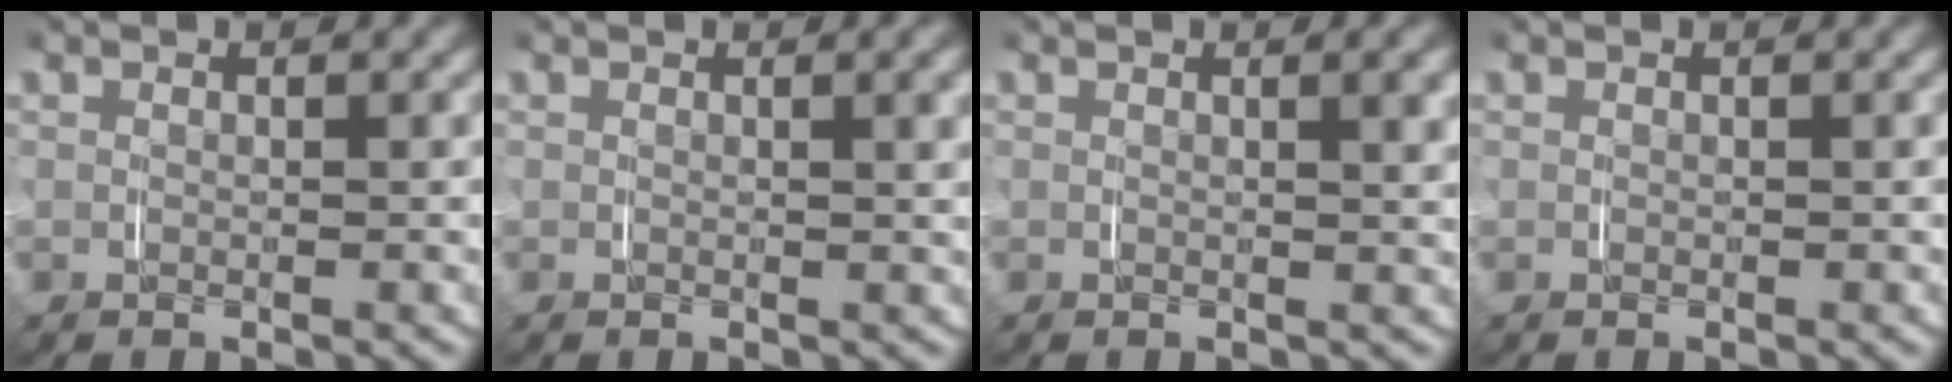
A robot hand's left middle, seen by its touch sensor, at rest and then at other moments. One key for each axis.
{"total": 0.7, "fx": 0.5, "fy": -0.4, "fz": 0.3, "tx": 0.000, "ty": 0.006, "tz": 0.008}
{"total": 1.0, "fx": 0.7, "fy": -0.4, "fz": 0.6, "tx": -0.002, "ty": 0.007, "tz": 0.011}
{"total": 0.0}